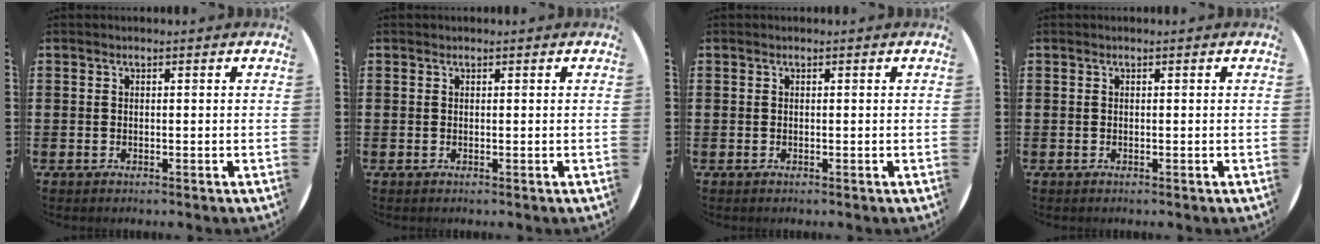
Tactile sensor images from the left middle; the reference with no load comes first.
{"total": 0.0}
{"total": 0.0}
{"total": 0.0}